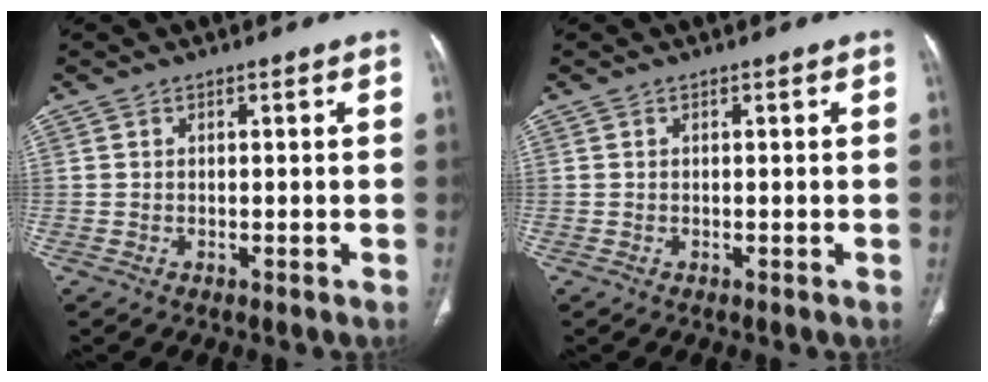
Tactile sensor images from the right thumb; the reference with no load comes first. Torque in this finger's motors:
{"motor_torque": [0.07, 0.09, -0.06, -0.01, 0.01]}